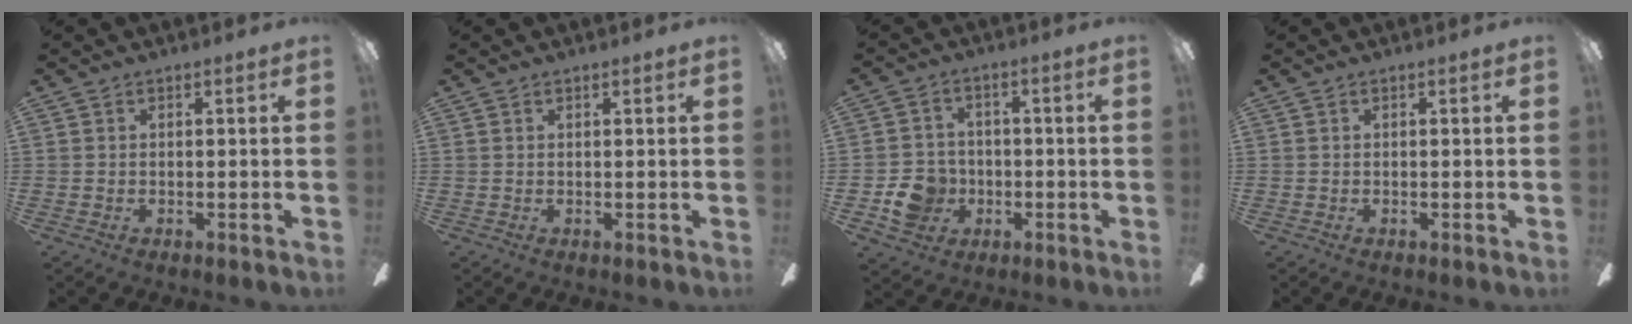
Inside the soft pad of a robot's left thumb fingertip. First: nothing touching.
{"total": 0.6, "force": [0.5, 0.2, 0.4], "torque": [-0.009, 0.001, 0.008]}
{"total": 8.6, "force": [-2.7, 7.6, 3.1], "torque": [-0.067, 0.020, -0.047]}
{"total": 0.0}